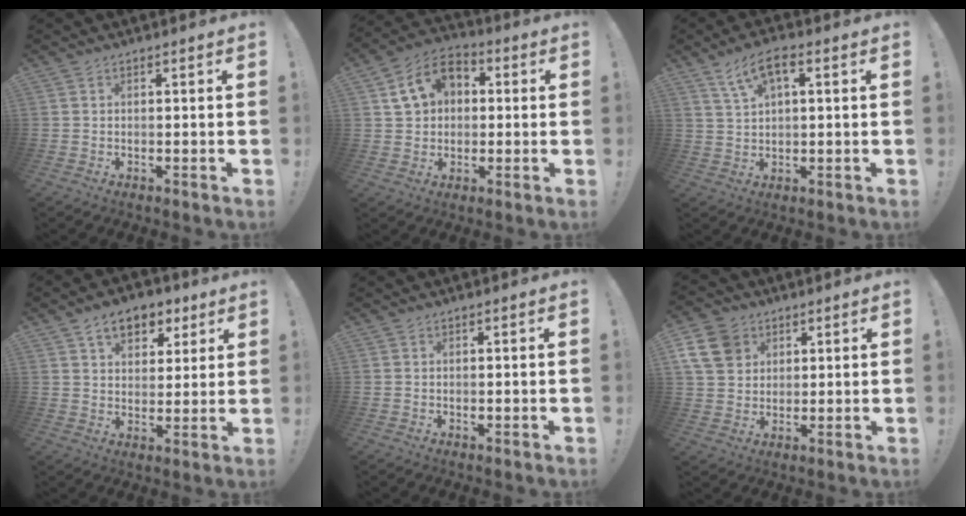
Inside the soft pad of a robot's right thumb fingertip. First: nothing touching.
{"total": 11.6, "force": [3.6, 9.2, 6.1], "torque": [-0.099, 0.007, 0.076]}
{"total": 7.3, "force": [3.2, 3.1, 5.8], "torque": [-0.096, -0.004, 0.058]}
{"total": 10.2, "force": [5.7, 6.7, 5.2], "torque": [-0.068, -0.026, 0.105]}
{"total": 0.0}
{"total": 11.9, "force": [5.1, 9.5, 5.1], "torque": [-0.093, -0.023, 0.103]}